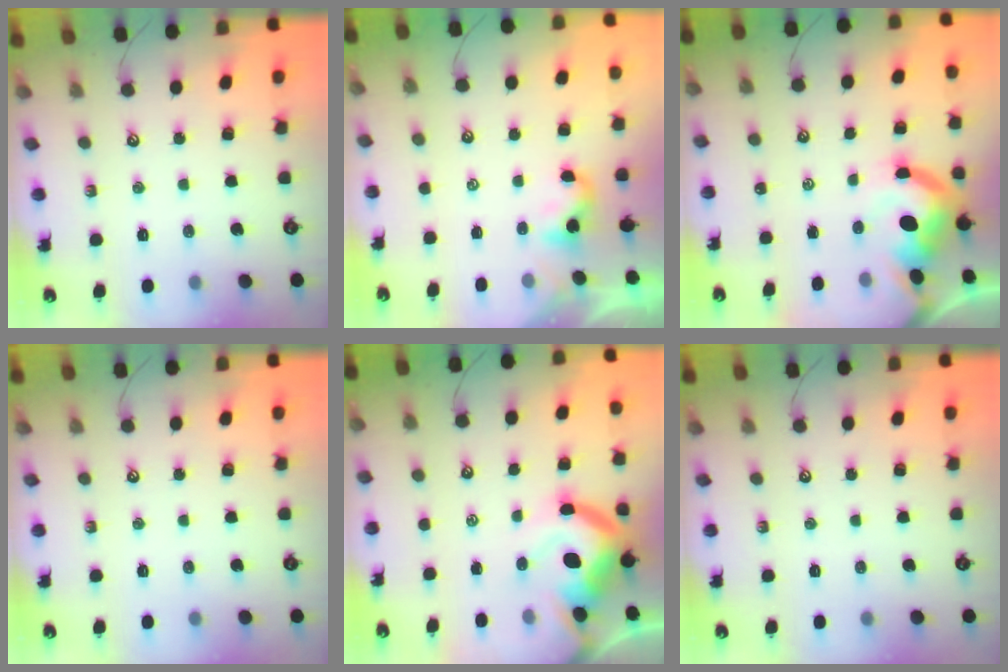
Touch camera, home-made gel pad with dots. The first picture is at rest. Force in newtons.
{"total": 2.9, "press": 2.9, "slide": 0.2}
{"total": 10.4, "press": 10.3, "slide": 1.6}
{"total": 0.0}
{"total": 15.9, "press": 15.7, "slide": 2.5}
{"total": 0.0}